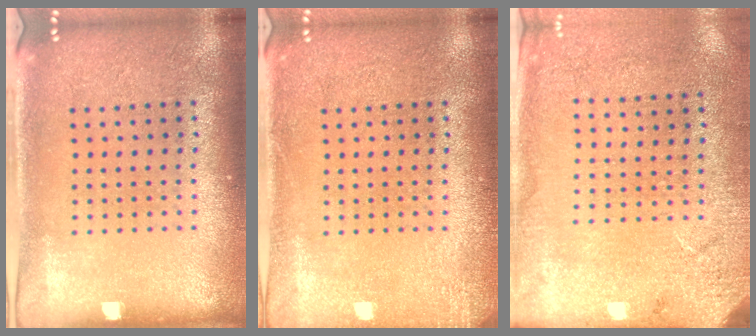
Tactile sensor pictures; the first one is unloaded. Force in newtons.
{"total": 1.5, "press": 1.5, "slide": 0.3}
{"total": 2.7, "press": 2.3, "slide": 1.3}